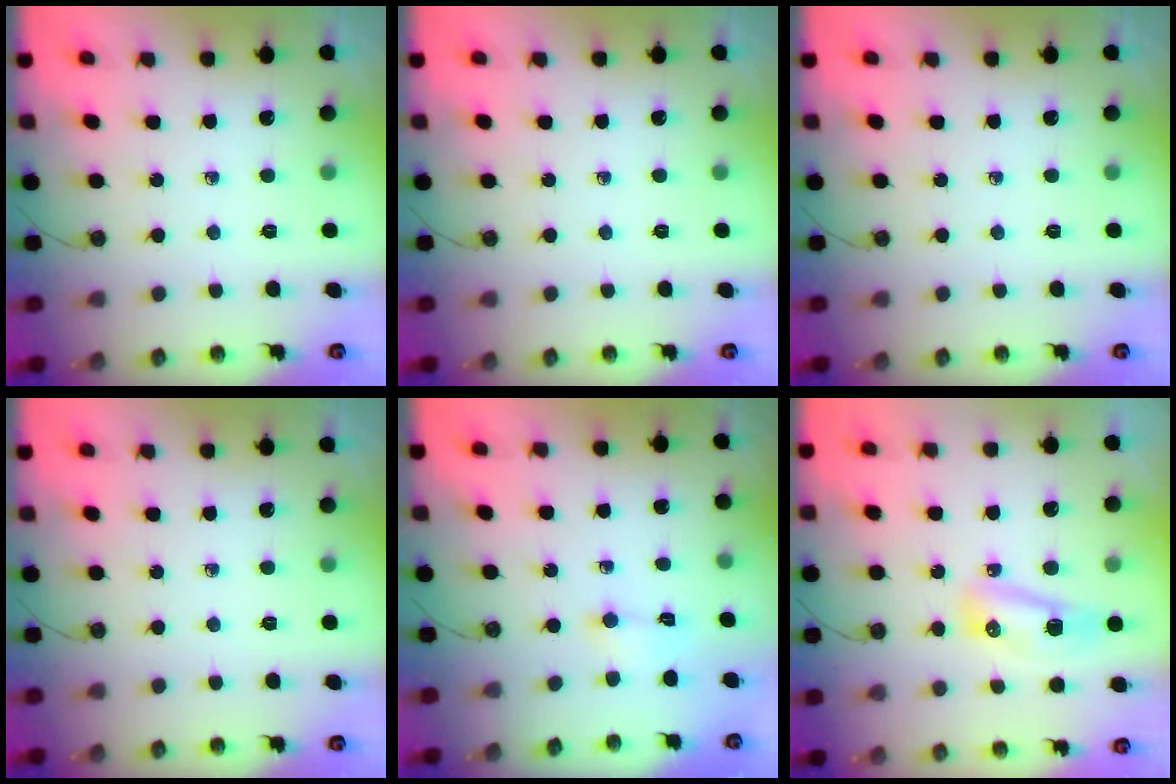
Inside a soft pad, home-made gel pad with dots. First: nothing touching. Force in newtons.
{"total": 0.0}
{"total": 0.0}
{"total": 0.0}
{"total": 1.6, "press": 1.4, "slide": 0.7}
{"total": 11.2, "press": 9.1, "slide": 6.7}